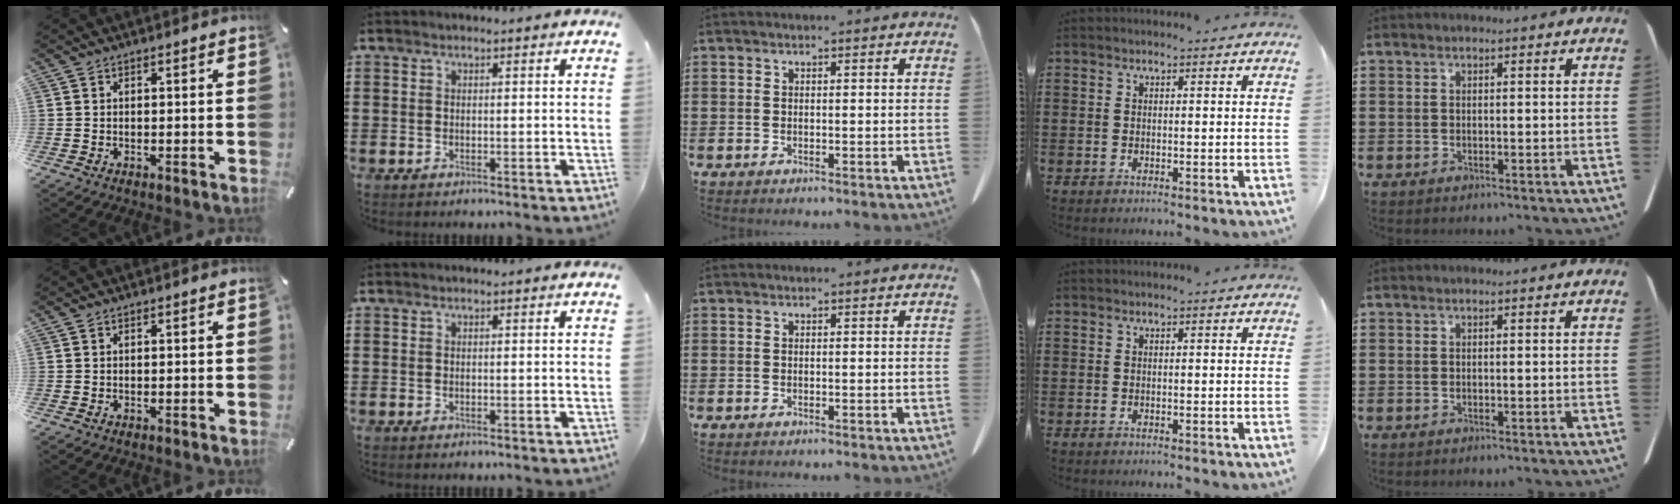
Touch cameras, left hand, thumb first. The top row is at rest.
{}